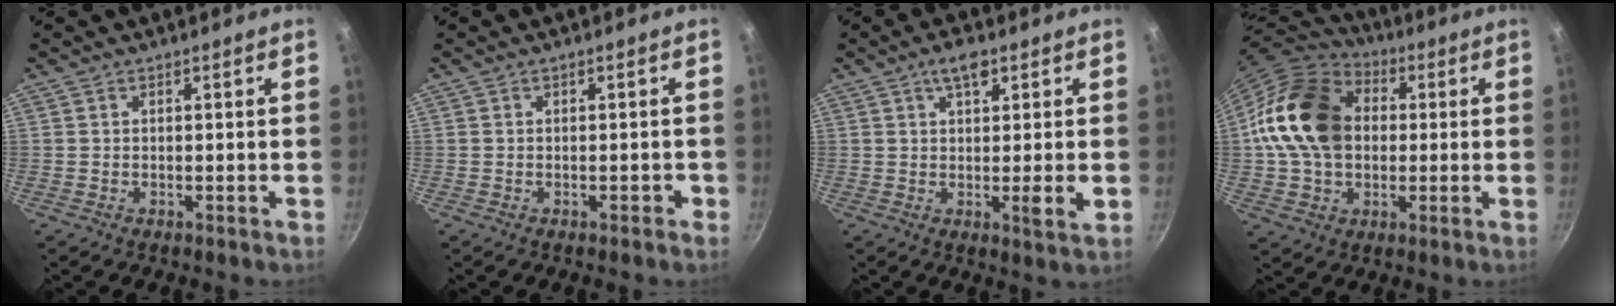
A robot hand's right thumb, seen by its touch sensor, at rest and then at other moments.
{"total": 1.2, "force": [-0.6, 0.7, 0.8], "torque": [0.001, 0.012, -0.006]}
{"total": 6.8, "force": [1.8, 2.0, 6.3], "torque": [-0.091, -0.008, 0.021]}
{"total": 20.2, "force": [2.0, 15.1, 13.3], "torque": [-0.224, 0.032, 0.028]}